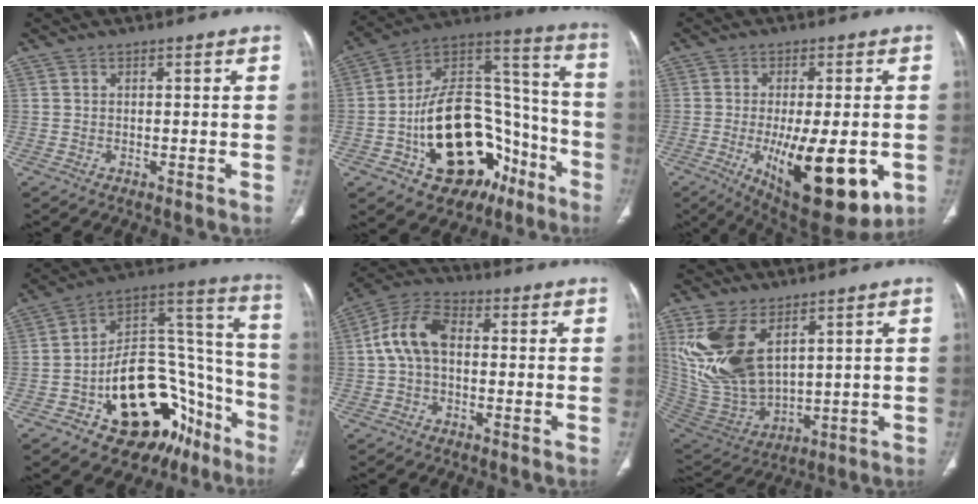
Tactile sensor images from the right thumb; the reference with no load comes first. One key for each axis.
{"total": 28.6, "fx": -10.7, "fy": 17.9, "fz": 19.5, "tx": -0.297, "ty": 0.089, "tz": -0.155}
{"total": 18.9, "fx": -5.1, "fy": 7.0, "fz": 16.8, "tx": -0.237, "ty": -0.021, "tz": -0.055}
{"total": 28.4, "fx": -12.9, "fy": 16.5, "fz": 19.1, "tx": -0.209, "ty": 0.121, "tz": -0.181}
{"total": 9.4, "fx": 0.4, "fy": 5.9, "fz": 7.3, "tx": -0.144, "ty": 0.029, "tz": 0.001}
{"total": 17.3, "fx": 7.2, "fy": 9.4, "fz": 12.6, "tx": -0.248, "ty": -0.034, "tz": 0.166}